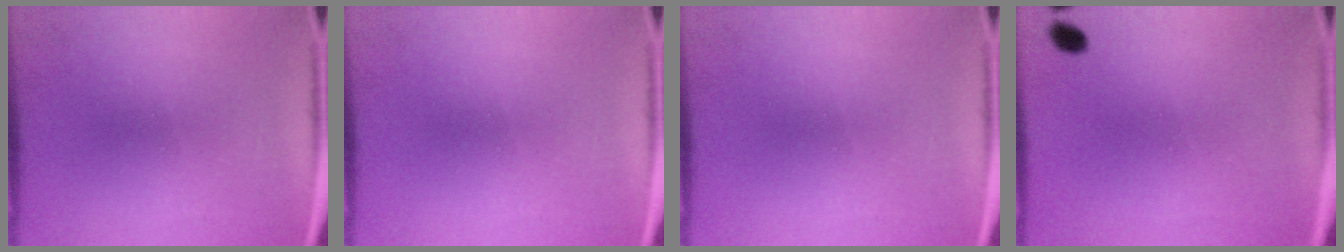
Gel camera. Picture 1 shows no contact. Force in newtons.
{"total": 0.0}
{"total": 0.0}
{"total": 1.8}